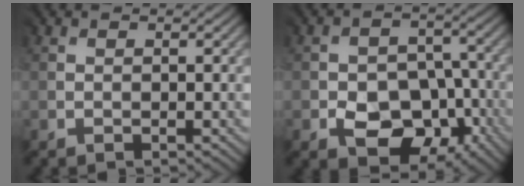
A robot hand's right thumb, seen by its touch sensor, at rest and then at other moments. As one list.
[{"total": 7.1, "force": [-3.7, 5.1, 3.2], "torque": [-0.041, -0.006, -0.057]}]